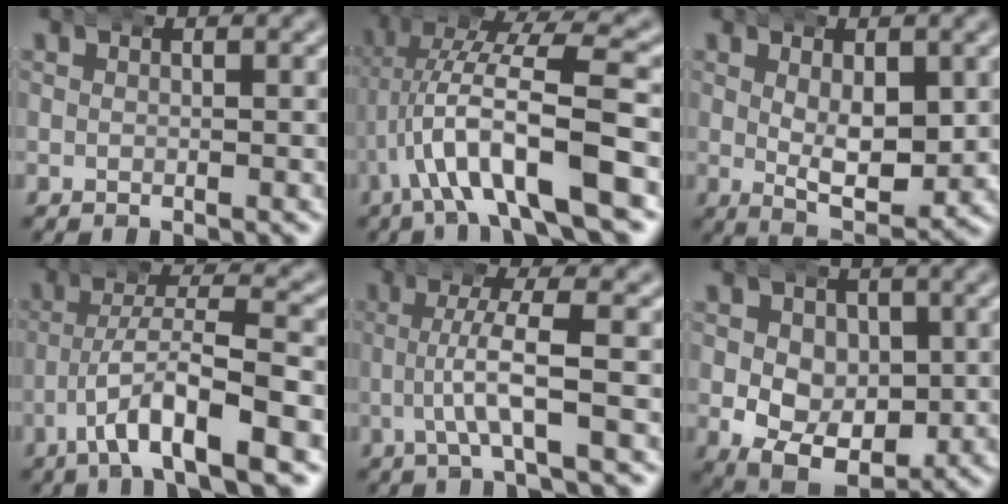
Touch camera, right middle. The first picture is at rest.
{"total": 8.4, "force": [-1.1, 3.5, 7.6], "torque": [-0.153, -0.008, -0.012]}
{"total": 5.9, "force": [0.5, 2.9, 5.1], "torque": [-0.081, -0.020, 0.013]}
{"total": 6.9, "force": [-3.0, 2.1, 5.8], "torque": [-0.100, -0.002, -0.049]}
{"total": 3.8, "force": [-0.5, 0.2, 3.7], "torque": [-0.072, 0.004, -0.017]}
{"total": 8.9, "force": [-1.5, 6.8, 5.5], "torque": [-0.094, -0.048, -0.008]}